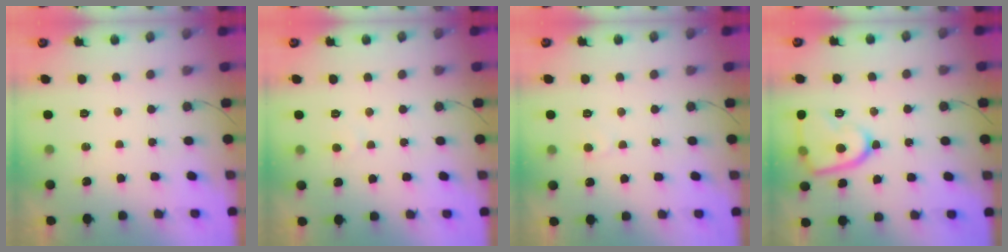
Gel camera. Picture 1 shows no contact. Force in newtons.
{"total": 2.8, "press": 2.7, "slide": 0.4}
{"total": 3.6, "press": 3.6, "slide": 0.3}
{"total": 13.1, "press": 13.0, "slide": 0.8}